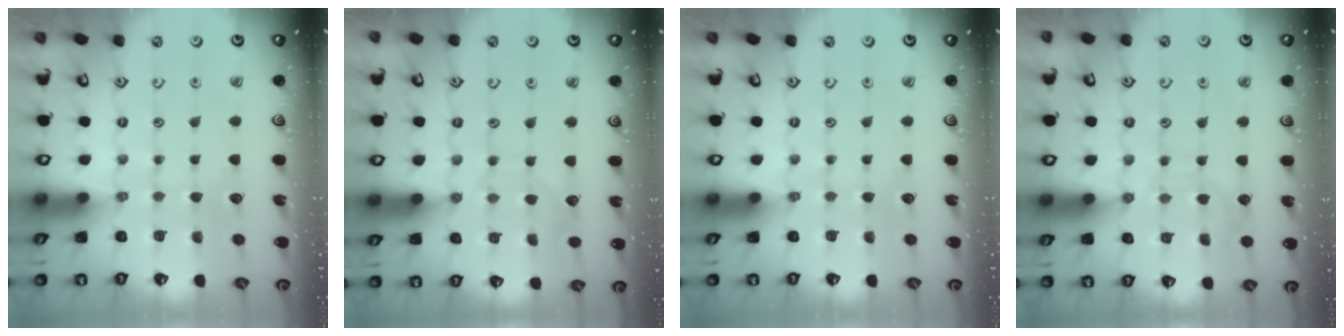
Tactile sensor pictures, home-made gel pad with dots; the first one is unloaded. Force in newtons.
{"total": 5.7, "press": 5.7, "slide": 0.4}
{"total": 0.0}
{"total": 7.9, "press": 7.9, "slide": 0.5}